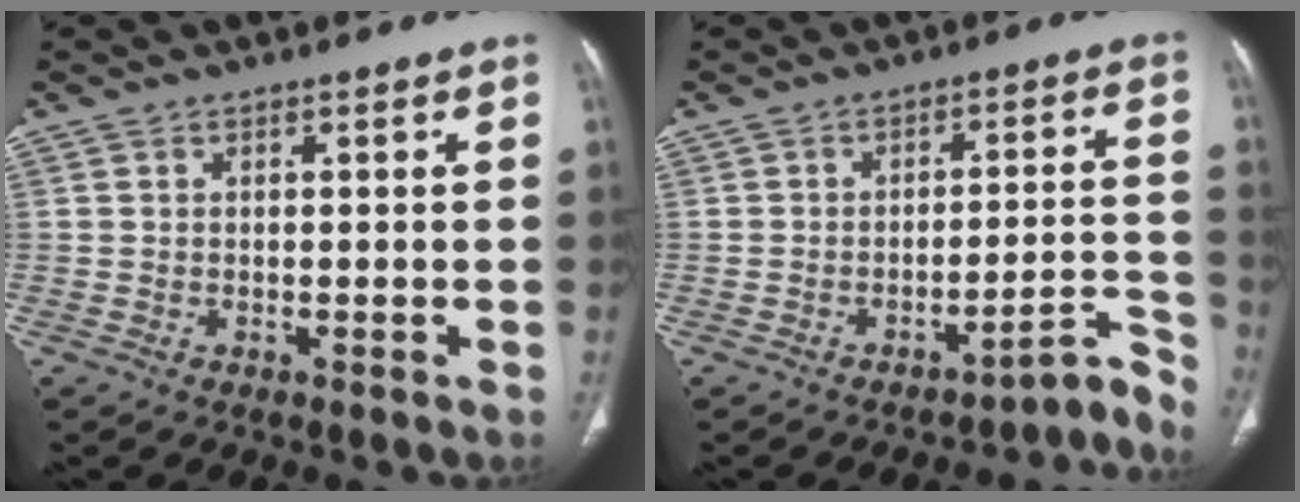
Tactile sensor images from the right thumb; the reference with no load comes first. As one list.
[{"total": 6.6, "force": [-6.1, 1.4, 2.0], "torque": [0.016, 0.101, -0.082]}]